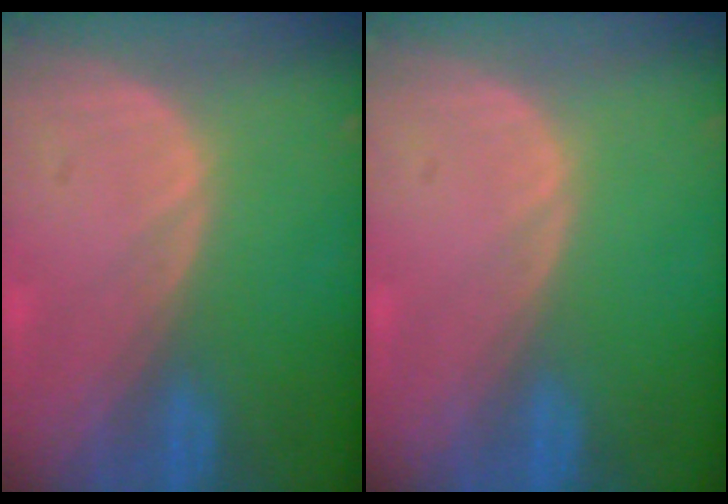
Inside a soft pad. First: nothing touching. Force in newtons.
{"total": 0.0}